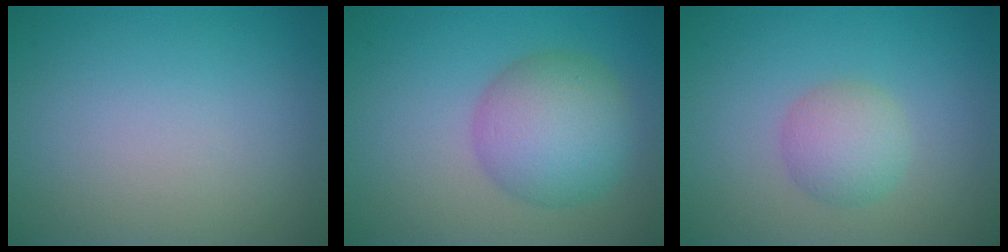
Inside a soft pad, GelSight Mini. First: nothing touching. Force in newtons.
{"total": 6.3, "press": 6.3, "slide": 0.1}
{"total": 2.9, "press": 2.9, "slide": 0.1}